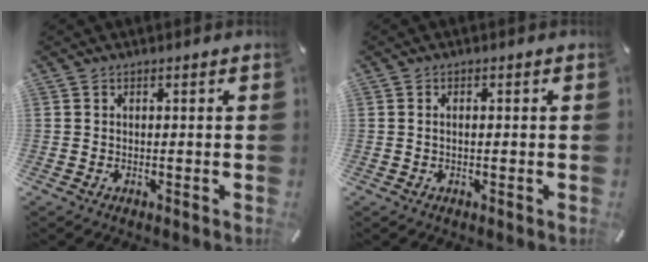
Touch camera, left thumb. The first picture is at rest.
{"total": 1.2, "force": [-0.1, 0.5, 1.0], "torque": [-0.020, 0.002, -0.002]}